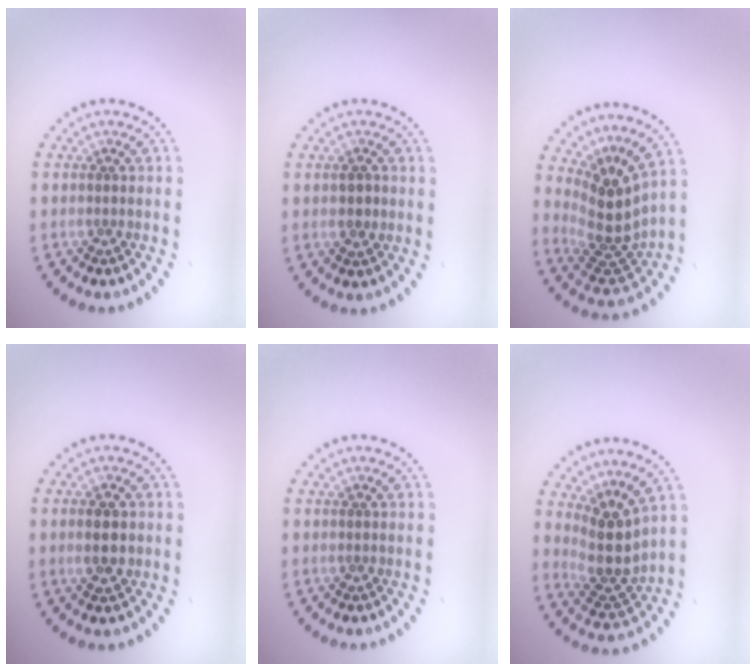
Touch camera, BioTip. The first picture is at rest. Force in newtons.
{"total": 1.2, "press": 1.2, "slide": 0.1}
{"total": 4.3, "press": 3.1, "slide": 3.0}
{"total": 2.5, "press": 2.4, "slide": 0.2}
{"total": 0.0}
{"total": 3.9, "press": 3.0, "slide": 2.5}